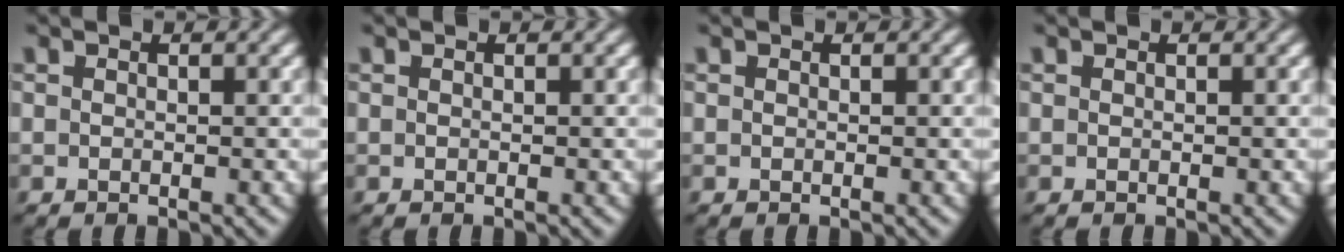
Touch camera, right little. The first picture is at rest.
{"total": 0.0}
{"total": 0.0}
{"total": 0.0}